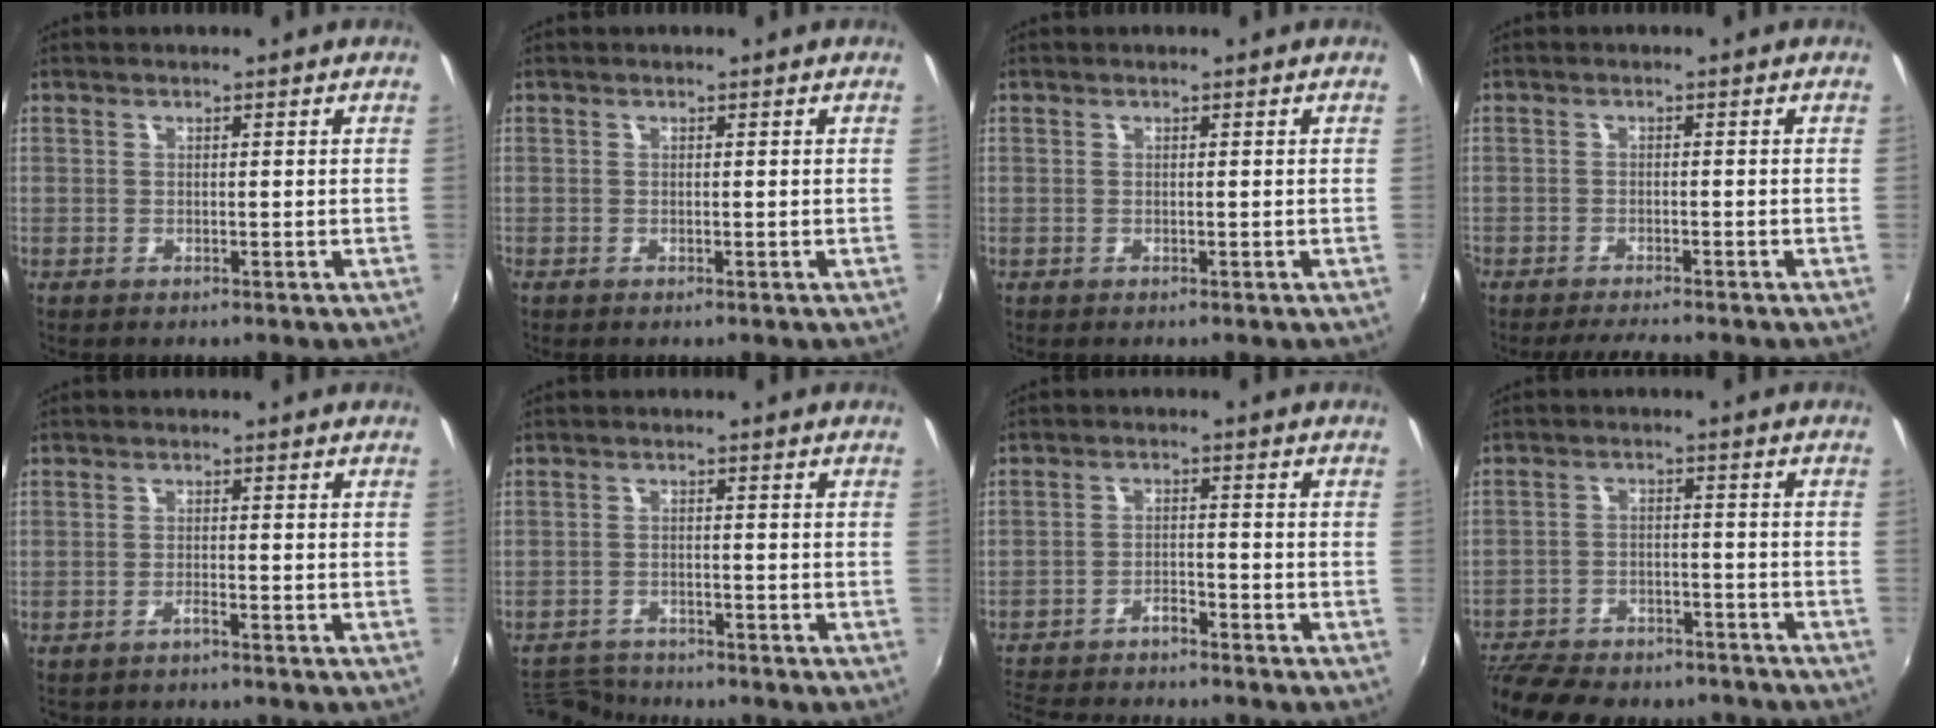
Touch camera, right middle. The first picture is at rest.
{"total": 0.0}
{"total": 0.0}
{"total": 4.6, "force": [-4.2, 0.5, 2.0], "torque": [-0.049, -0.008, -0.067]}
{"total": 1.3, "force": [-1.2, 0.3, 0.5], "torque": [-0.013, 0.000, -0.022]}
{"total": 5.8, "force": [-5.7, 1.0, 0.4], "torque": [-0.027, -0.002, -0.105]}
{"total": 9.2, "force": [-8.5, 1.8, 3.1], "torque": [-0.084, 0.002, -0.142]}
{"total": 18.5, "force": [-15.5, 6.9, 7.5], "torque": [-0.176, -0.015, -0.224]}